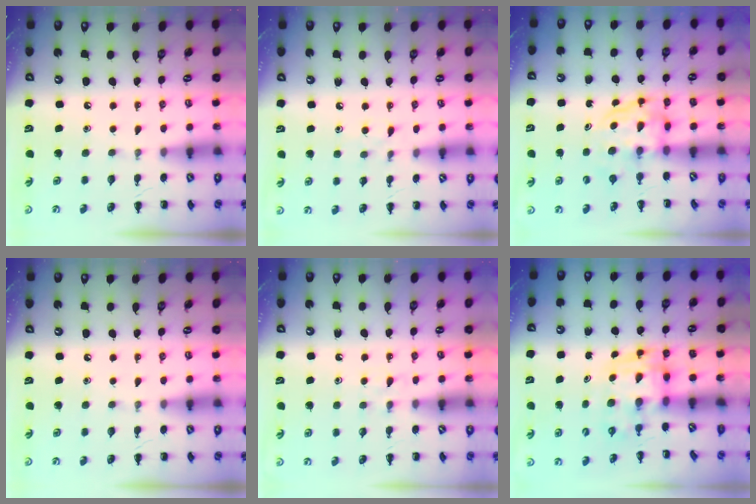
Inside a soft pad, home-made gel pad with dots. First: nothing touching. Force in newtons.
{"total": 4.8, "press": 4.4, "slide": 2.0}
{"total": 3.7, "press": 3.7, "slide": 0.3}
{"total": 0.0}
{"total": 3.0, "press": 2.7, "slide": 1.2}
{"total": 3.4, "press": 3.4, "slide": 0.6}